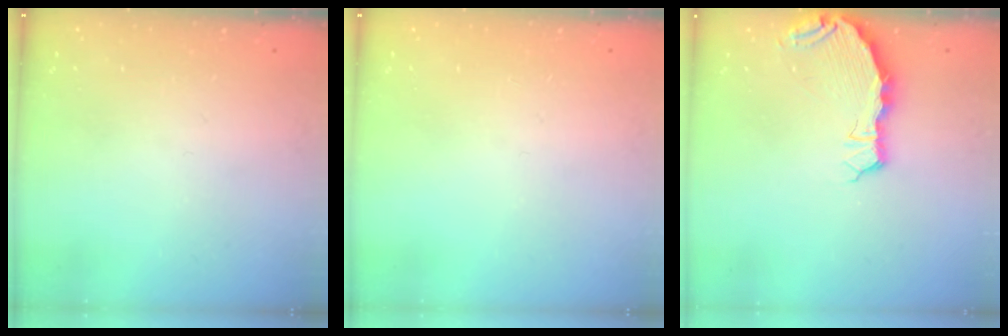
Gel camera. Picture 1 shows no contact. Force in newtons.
{"total": 0.0}
{"total": 6.8, "press": 5.5, "slide": 4.1}